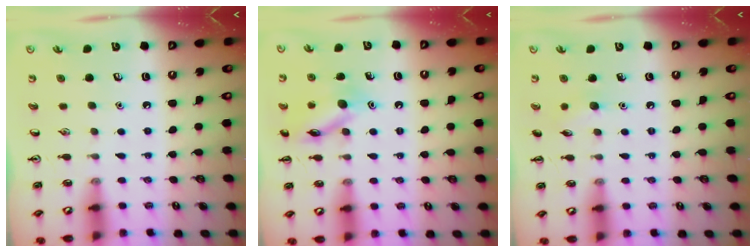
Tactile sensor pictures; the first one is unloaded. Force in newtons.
{"total": 12.1, "press": 12.0, "slide": 0.6}
{"total": 5.6, "press": 5.4, "slide": 1.5}